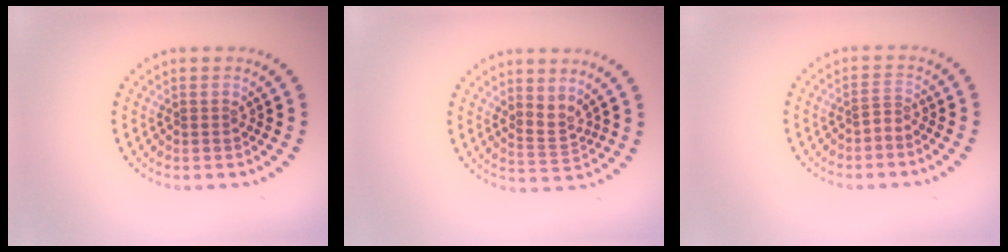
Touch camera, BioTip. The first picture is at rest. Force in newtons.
{"total": 2.1, "press": 1.4, "slide": 1.5}
{"total": 0.6, "press": 0.1, "slide": 0.6}